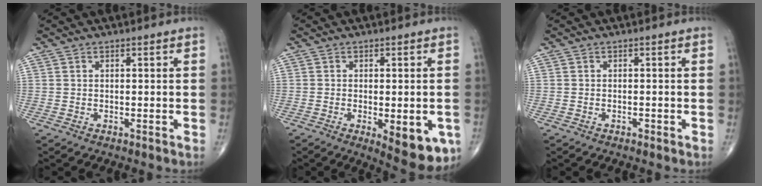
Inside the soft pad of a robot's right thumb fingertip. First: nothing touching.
{"total": 10.8, "force": [-3.6, 4.1, 9.3], "torque": [-0.108, -0.009, -0.037]}
{"total": 0.5, "force": [-0.3, 0.3, 0.3], "torque": [-0.006, 0.000, -0.007]}